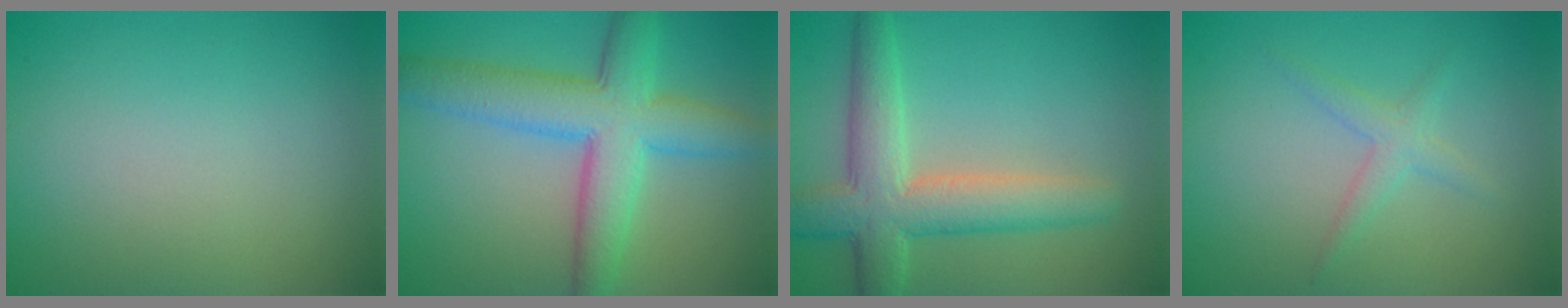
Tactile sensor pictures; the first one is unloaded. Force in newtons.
{"total": 7.6, "press": 7.6, "slide": 0.1}
{"total": 6.4, "press": 6.4, "slide": 0.3}
{"total": 1.8, "press": 1.8, "slide": 0.1}